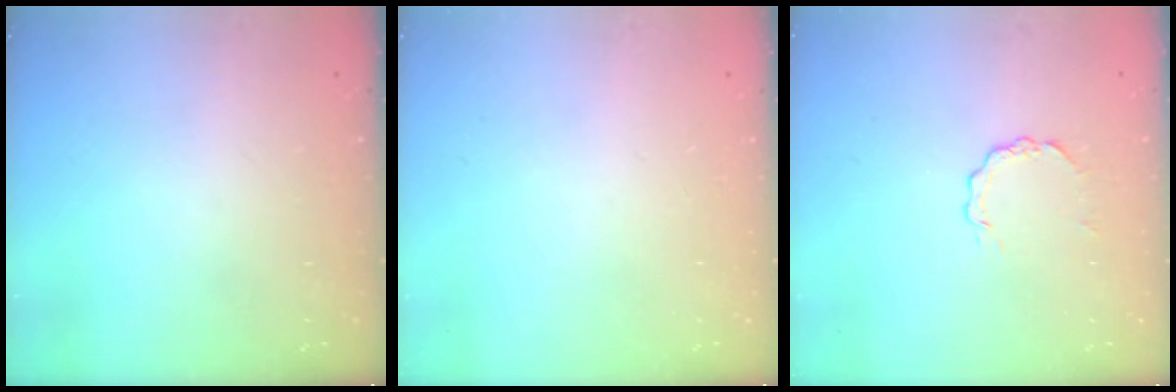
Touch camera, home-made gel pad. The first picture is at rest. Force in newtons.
{"total": 0.0}
{"total": 2.7, "press": 2.7, "slide": 0.3}